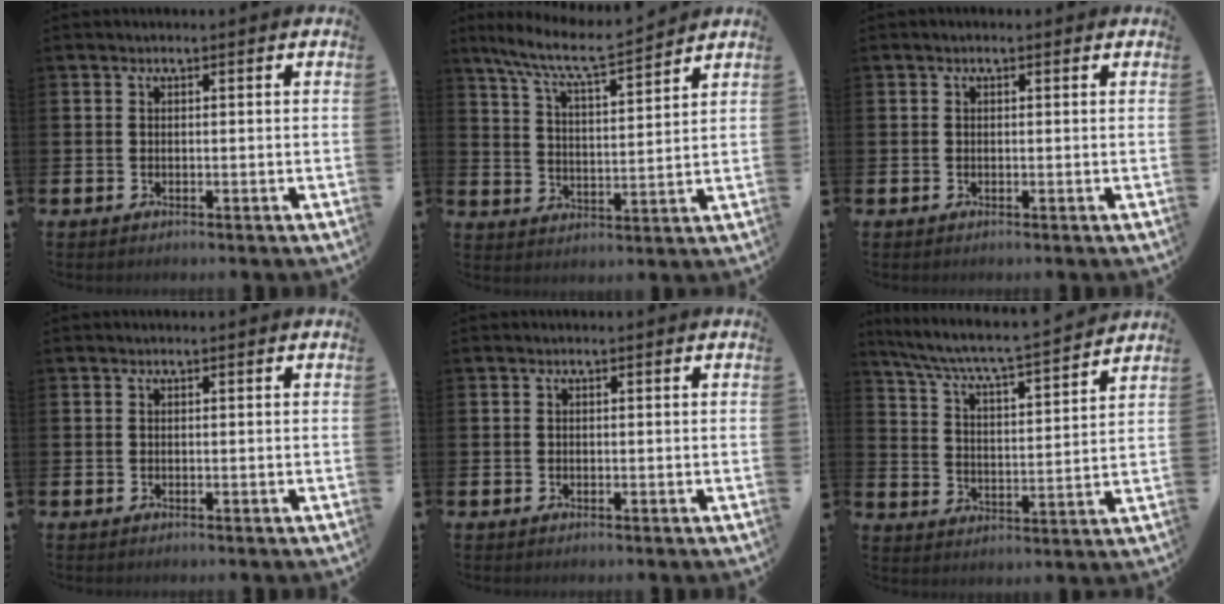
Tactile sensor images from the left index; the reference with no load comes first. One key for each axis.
{"total": 8.3, "fx": 7.4, "fy": 0.7, "fz": 3.5, "tx": -0.100, "ty": -0.043, "tz": 0.130}
{"total": 0.0}
{"total": 0.0}
{"total": 0.0}
{"total": 6.5, "fx": 6.1, "fy": 0.1, "fz": 2.3, "tx": -0.075, "ty": -0.053, "tz": 0.099}